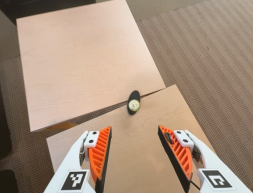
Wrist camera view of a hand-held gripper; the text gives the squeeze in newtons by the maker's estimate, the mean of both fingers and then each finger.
{"total": 0.6, "left": 0.5, "right": 0.8}